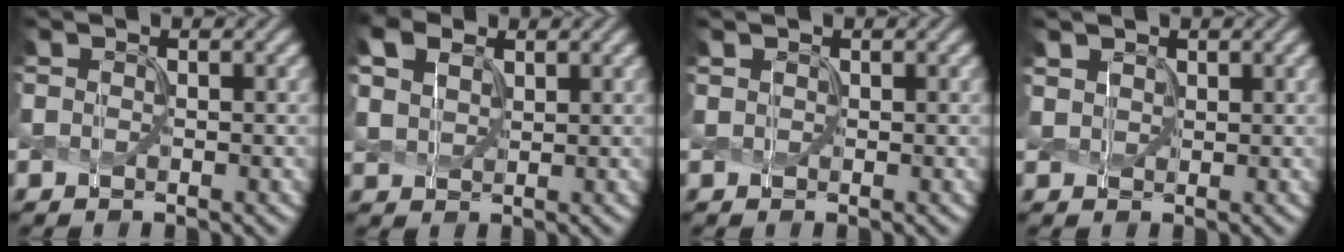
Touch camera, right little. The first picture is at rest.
{"total": 3.1, "force": [1.9, 1.9, 1.5], "torque": [-0.046, 0.007, 0.043]}
{"total": 0.5, "force": [0.5, 0.1, -0.3], "torque": [0.006, 0.002, 0.014]}
{"total": 1.3, "force": [1.1, 0.6, 0.0], "torque": [-0.004, 0.002, 0.027]}